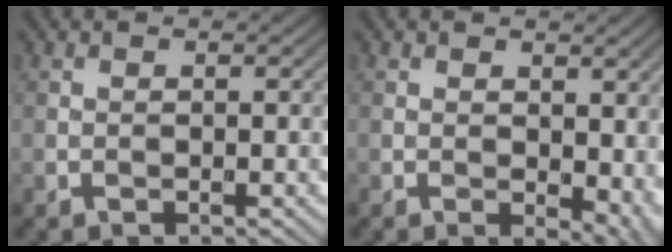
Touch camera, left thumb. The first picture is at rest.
{"total": 4.8, "force": [-0.1, 2.9, 3.8], "torque": [-0.044, -0.010, 0.007]}